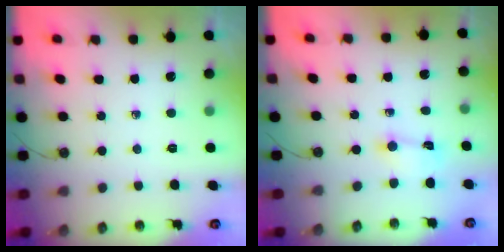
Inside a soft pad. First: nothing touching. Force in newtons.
{"total": 1.3, "press": 1.2, "slide": 0.5}